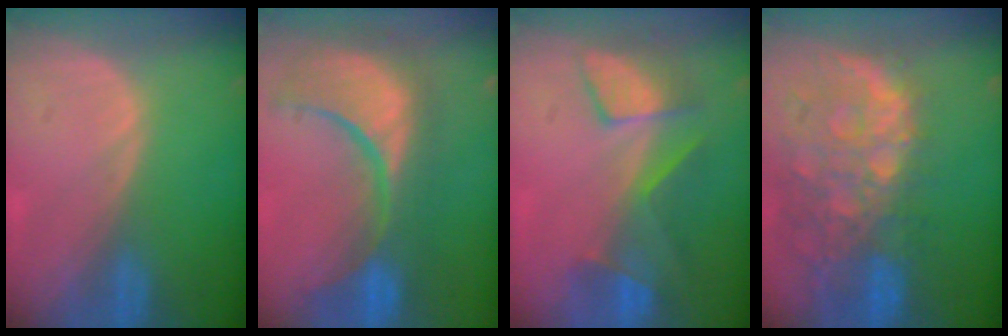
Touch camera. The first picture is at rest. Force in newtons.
{"total": 13.0, "press": 11.5, "slide": 6.1}
{"total": 7.4, "press": 7.2, "slide": 1.7}
{"total": 13.2, "press": 10.8, "slide": 7.6}